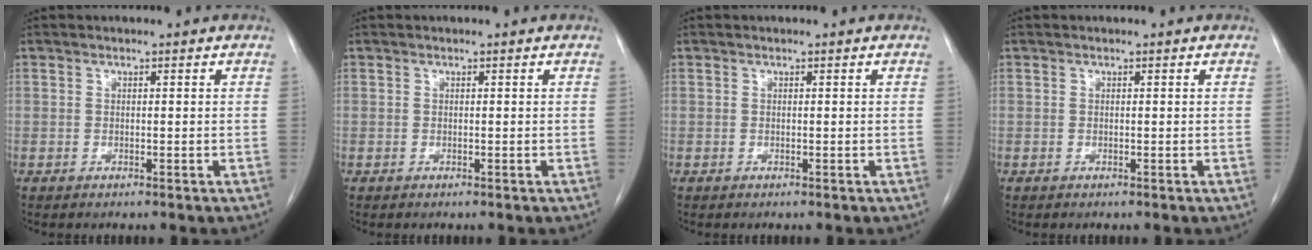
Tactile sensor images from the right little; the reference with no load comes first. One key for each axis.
{"total": 0.0}
{"total": 0.0}
{"total": 0.0}